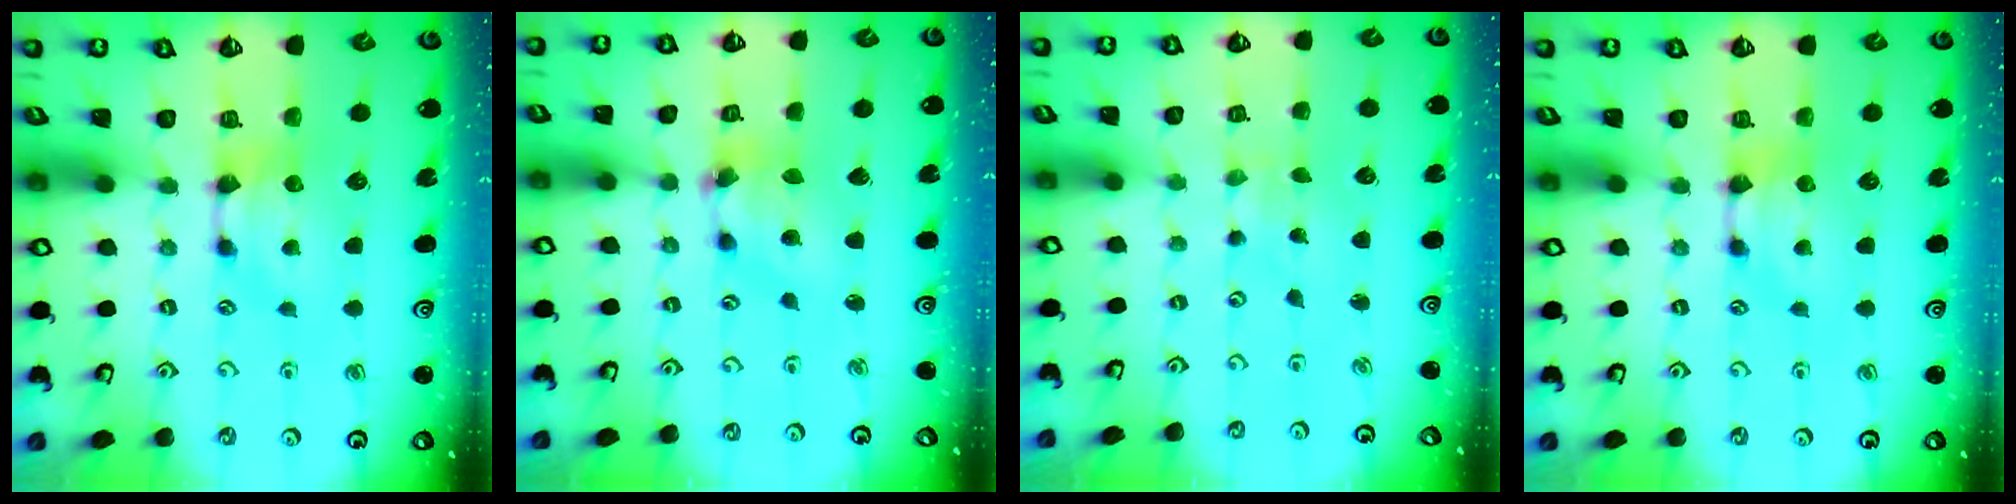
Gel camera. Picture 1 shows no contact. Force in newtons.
{"total": 5.9, "press": 5.5, "slide": 1.9}
{"total": 5.1, "press": 5.1, "slide": 0.2}
{"total": 0.0}